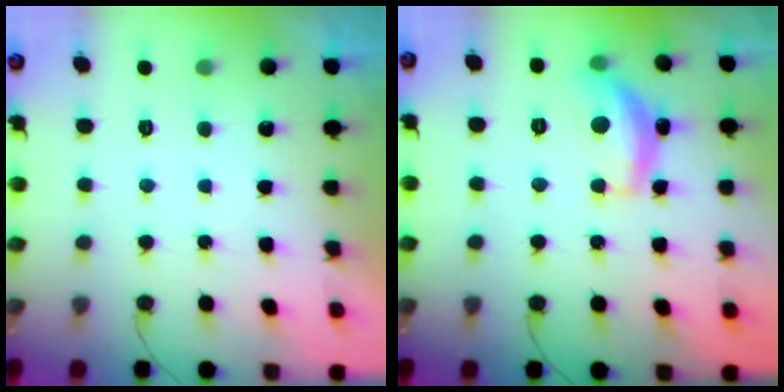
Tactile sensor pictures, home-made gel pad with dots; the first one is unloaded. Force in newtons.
{"total": 12.7, "press": 12.7, "slide": 0.7}